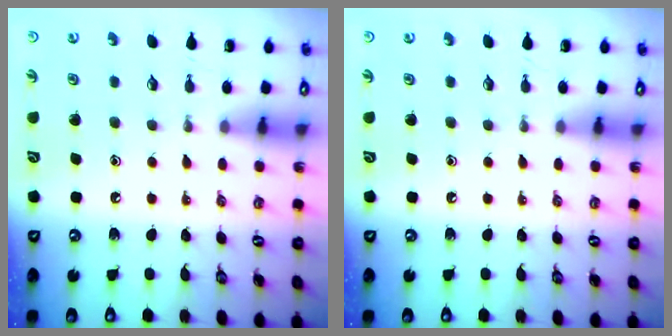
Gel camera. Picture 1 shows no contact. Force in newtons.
{"total": 0.0}